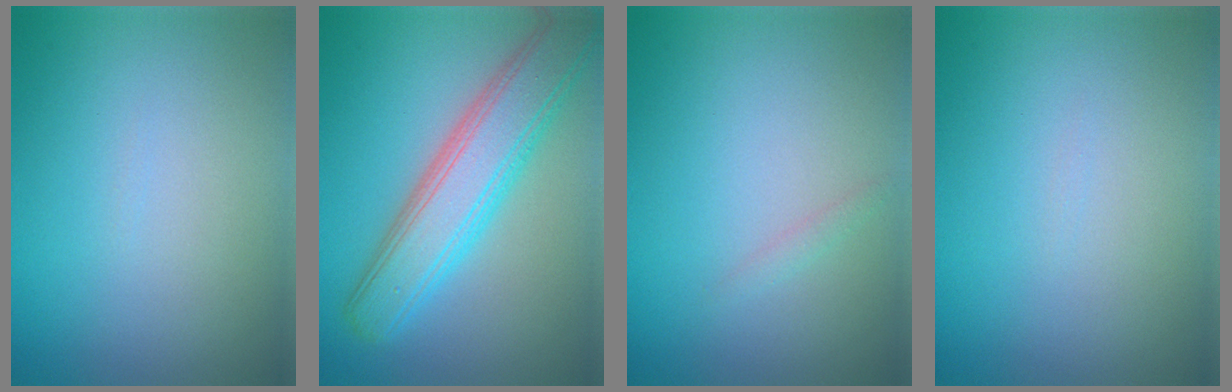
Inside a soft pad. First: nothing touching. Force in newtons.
{"total": 6.8, "press": 6.8, "slide": 0.1}
{"total": 0.7, "press": 0.7, "slide": 0.0}
{"total": 0.0}